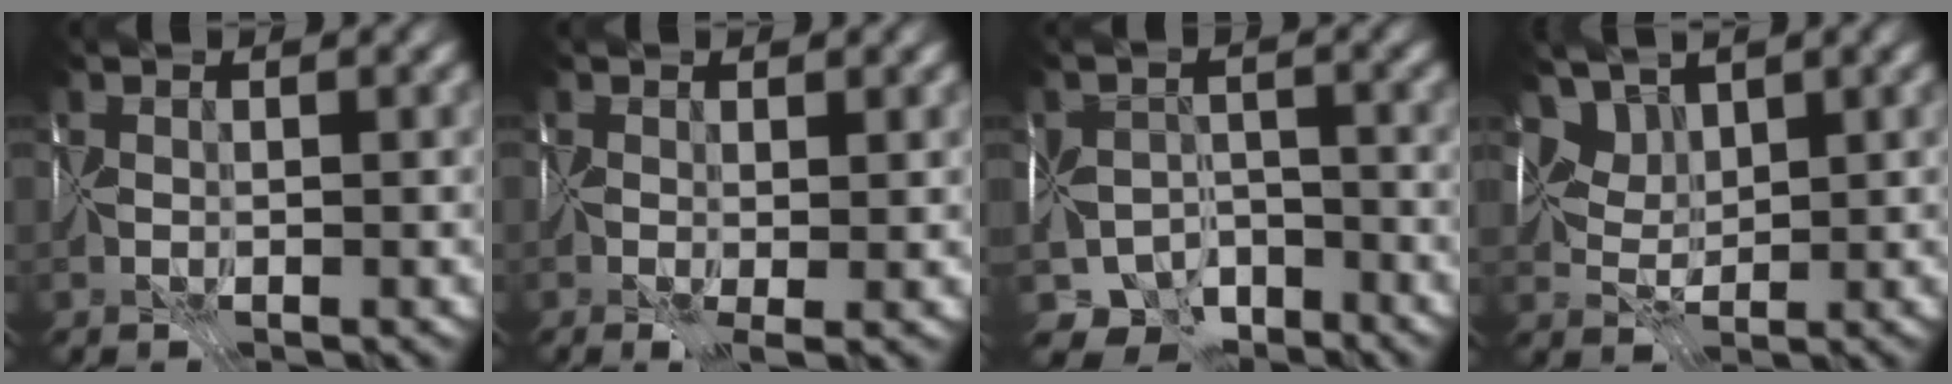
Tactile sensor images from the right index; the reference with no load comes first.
{"total": 2.4, "force": [-0.3, 0.7, 2.3], "torque": [-0.037, -0.007, -0.010]}
{"total": 5.9, "force": [-4.4, 3.6, 1.7], "torque": [-0.017, -0.011, -0.076]}
{"total": 4.7, "force": [3.3, 2.7, 1.9], "torque": [-0.047, -0.004, 0.074]}